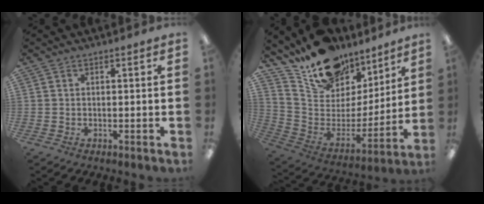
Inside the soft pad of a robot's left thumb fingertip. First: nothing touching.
{"total": 17.6, "force": [14.5, 9.1, 4.2], "torque": [-0.092, -0.115, 0.265]}